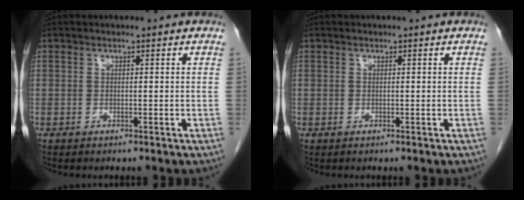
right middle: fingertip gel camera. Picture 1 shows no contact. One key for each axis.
{"total": 0.0}